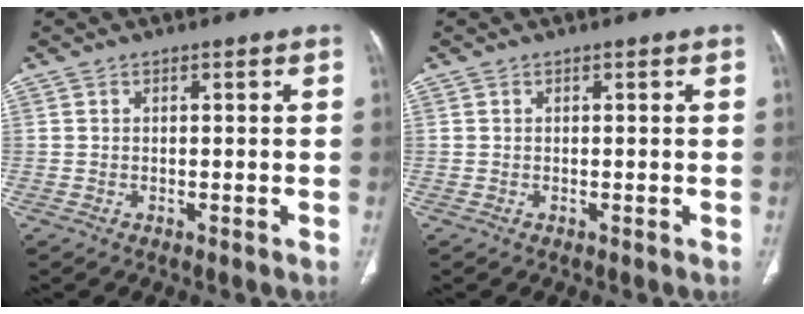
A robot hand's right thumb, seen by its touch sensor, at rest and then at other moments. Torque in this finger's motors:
{"motor_torque": [0.00, 0.00, 0.01, -0.01, 0.06]}